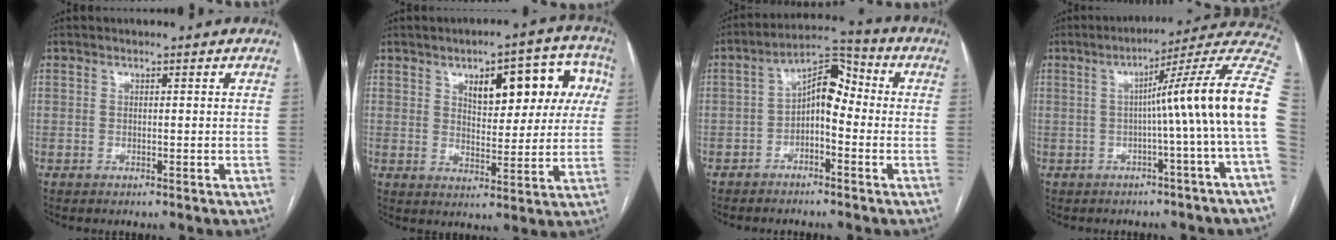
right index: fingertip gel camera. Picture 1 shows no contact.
{"total": 12.7, "force": [4.4, 5.5, 10.6], "torque": [-0.124, 0.034, 0.061]}
{"total": 7.3, "force": [-0.9, 3.5, 6.3], "torque": [-0.105, 0.040, -0.022]}
{"total": 15.3, "force": [-0.4, -2.1, 15.2], "torque": [-0.184, 0.031, -0.017]}